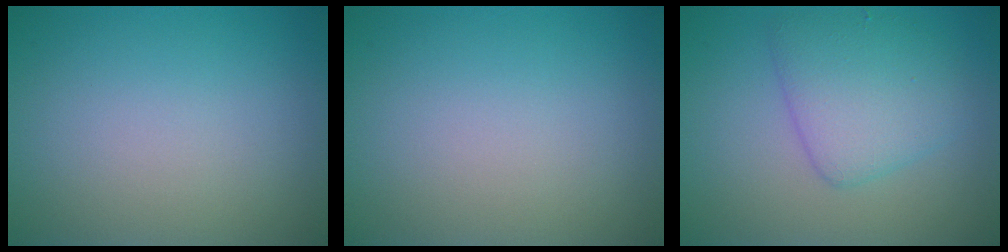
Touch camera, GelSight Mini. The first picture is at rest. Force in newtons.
{"total": 0.0}
{"total": 4.2, "press": 4.2, "slide": 0.2}